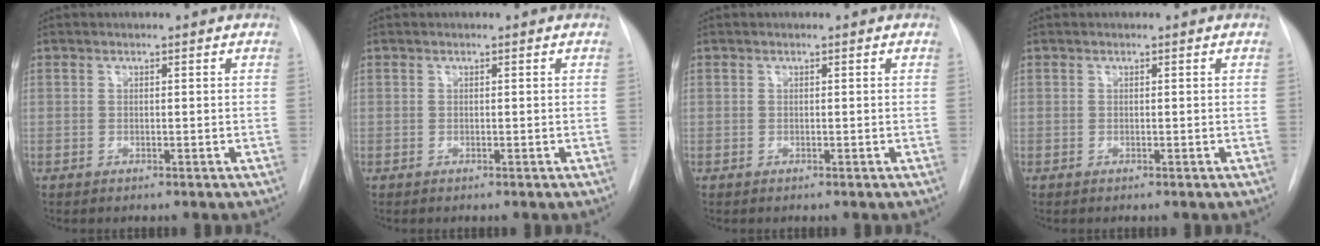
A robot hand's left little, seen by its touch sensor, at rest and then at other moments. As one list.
[{"total": 0.0}, {"total": 0.0}, {"total": 0.0}]